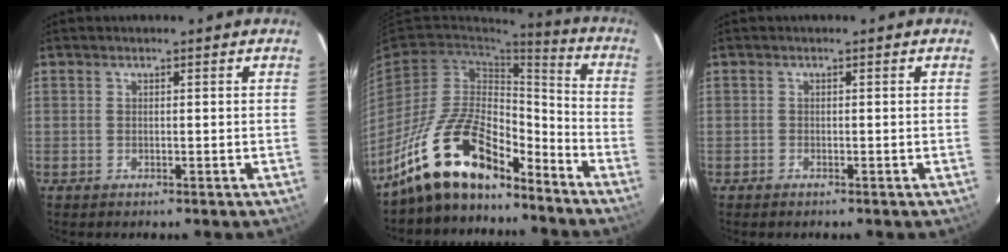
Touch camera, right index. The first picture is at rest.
{"total": 18.3, "force": [-14.1, 7.0, 9.3], "torque": [-0.192, 0.014, -0.246]}
{"total": 0.7, "force": [-0.6, 0.3, 0.1], "torque": [-0.005, 0.000, -0.012]}